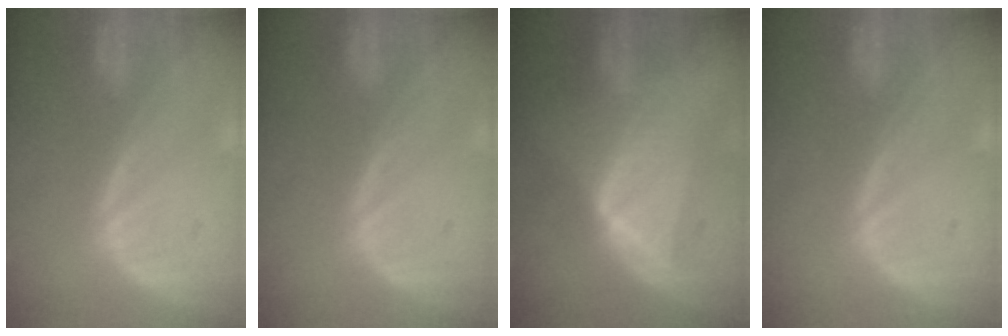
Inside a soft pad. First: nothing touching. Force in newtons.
{"total": 0.0}
{"total": 7.1, "press": 7.1, "slide": 0.2}
{"total": 0.0}